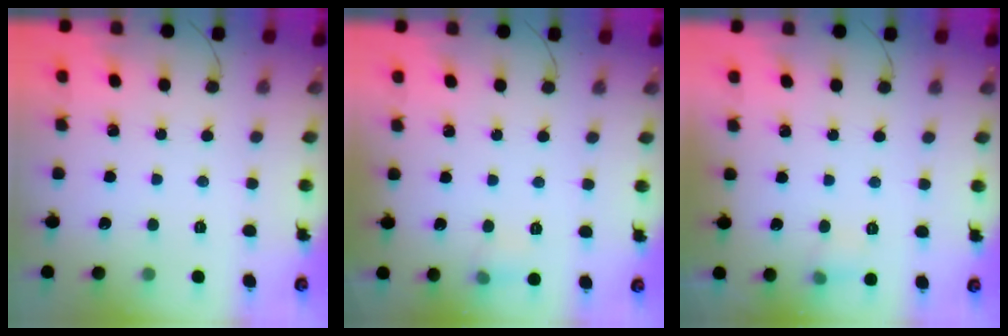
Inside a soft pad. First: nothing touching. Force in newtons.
{"total": 5.6, "press": 5.3, "slide": 1.8}
{"total": 5.3, "press": 5.1, "slide": 1.5}